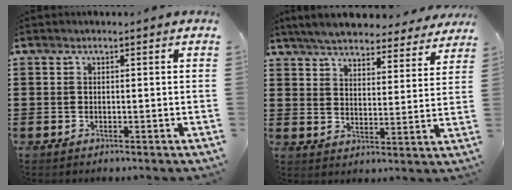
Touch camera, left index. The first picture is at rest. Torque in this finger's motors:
{"motor_torque": [1.61, 0.53, 1.05, 0.21]}